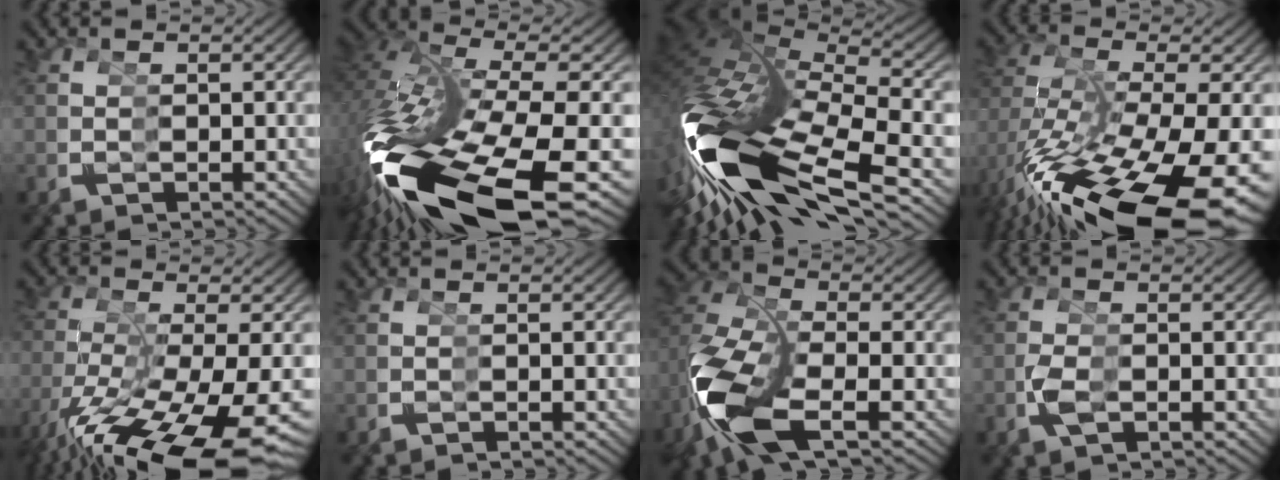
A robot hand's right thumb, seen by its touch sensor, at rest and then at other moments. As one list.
[{"total": 17.6, "force": [-5.4, 9.5, 13.8], "torque": [-0.332, -0.062, -0.050]}, {"total": 19.9, "force": [-3.5, 11.2, 16.1], "torque": [-0.357, -0.047, -0.036]}, {"total": 15.1, "force": [-5.5, 8.2, 11.4], "torque": [-0.233, -0.062, -0.044]}, {"total": 12.4, "force": [-4.8, 6.0, 9.7], "torque": [-0.191, -0.051, -0.041]}, {"total": 0.0}, {"total": 12.2, "force": [-3.4, 7.4, 9.0], "torque": [-0.223, -0.058, -0.039]}, {"total": 2.6, "force": [-1.3, 1.8, 1.4], "torque": [-0.052, -0.018, -0.020]}]